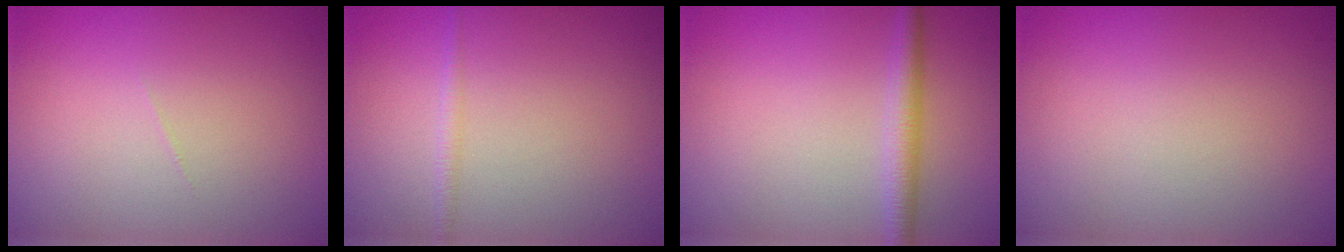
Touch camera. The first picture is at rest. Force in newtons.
{"total": 1.0, "press": 1.0, "slide": 0.0}
{"total": 2.4, "press": 2.4, "slide": 0.0}
{"total": 0.0}